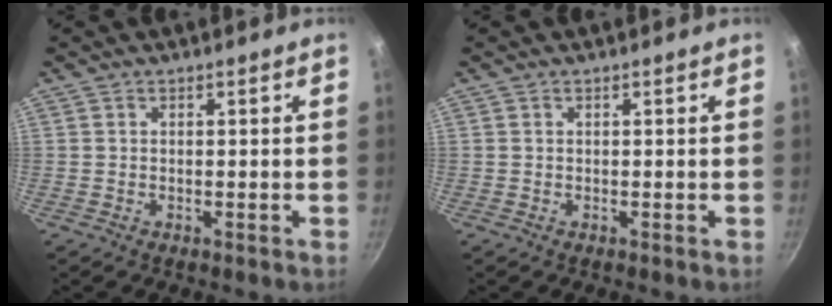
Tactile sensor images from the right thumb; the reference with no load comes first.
{"total": 0.0}